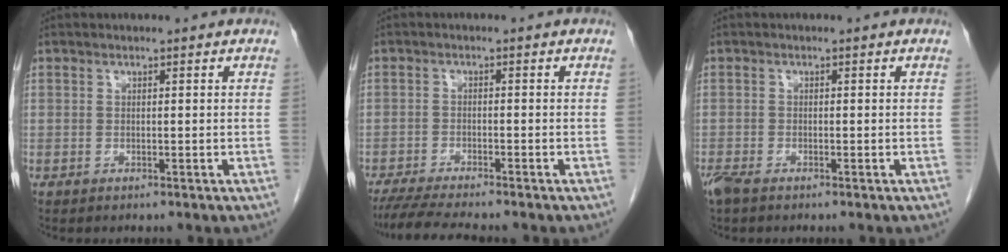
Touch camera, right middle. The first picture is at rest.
{"total": 7.5, "force": [-6.6, -0.1, 3.5], "torque": [-0.060, -0.023, -0.109]}
{"total": 2.4, "force": [-1.8, 0.7, 1.3], "torque": [-0.035, -0.008, -0.034]}